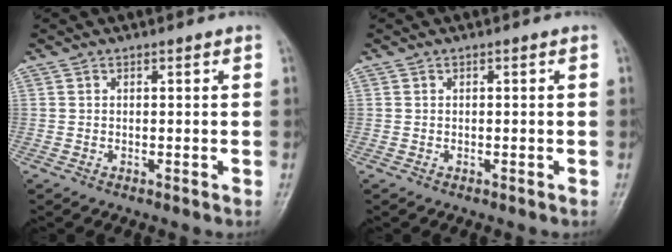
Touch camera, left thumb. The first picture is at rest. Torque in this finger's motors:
{"motor_torque": [0.02, 0.02, 0.01, -0.01, 0.00]}